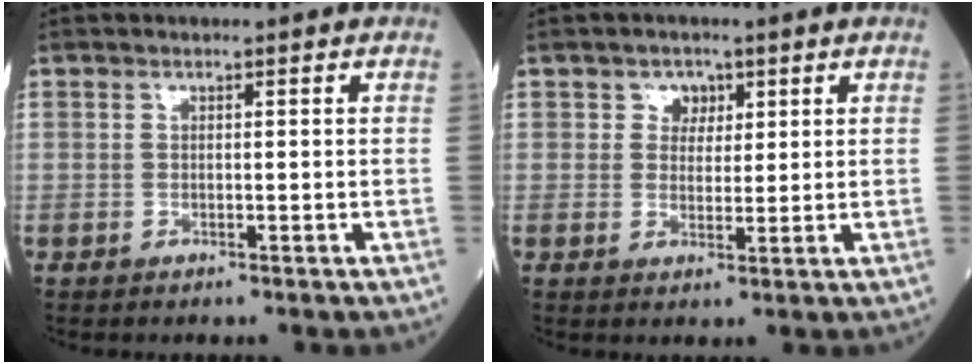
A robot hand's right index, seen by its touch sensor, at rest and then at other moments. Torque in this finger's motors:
{"motor_torque": [0.26, 0.15, 0.01, 0.02]}